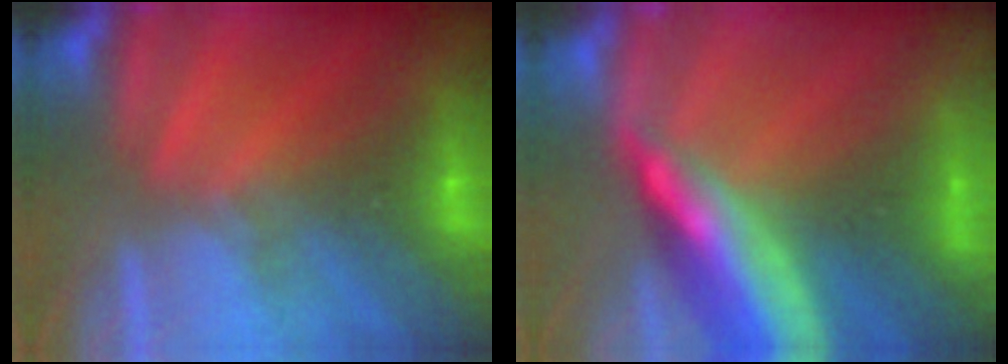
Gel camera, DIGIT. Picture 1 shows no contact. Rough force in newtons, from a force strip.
{"total": 9.0}